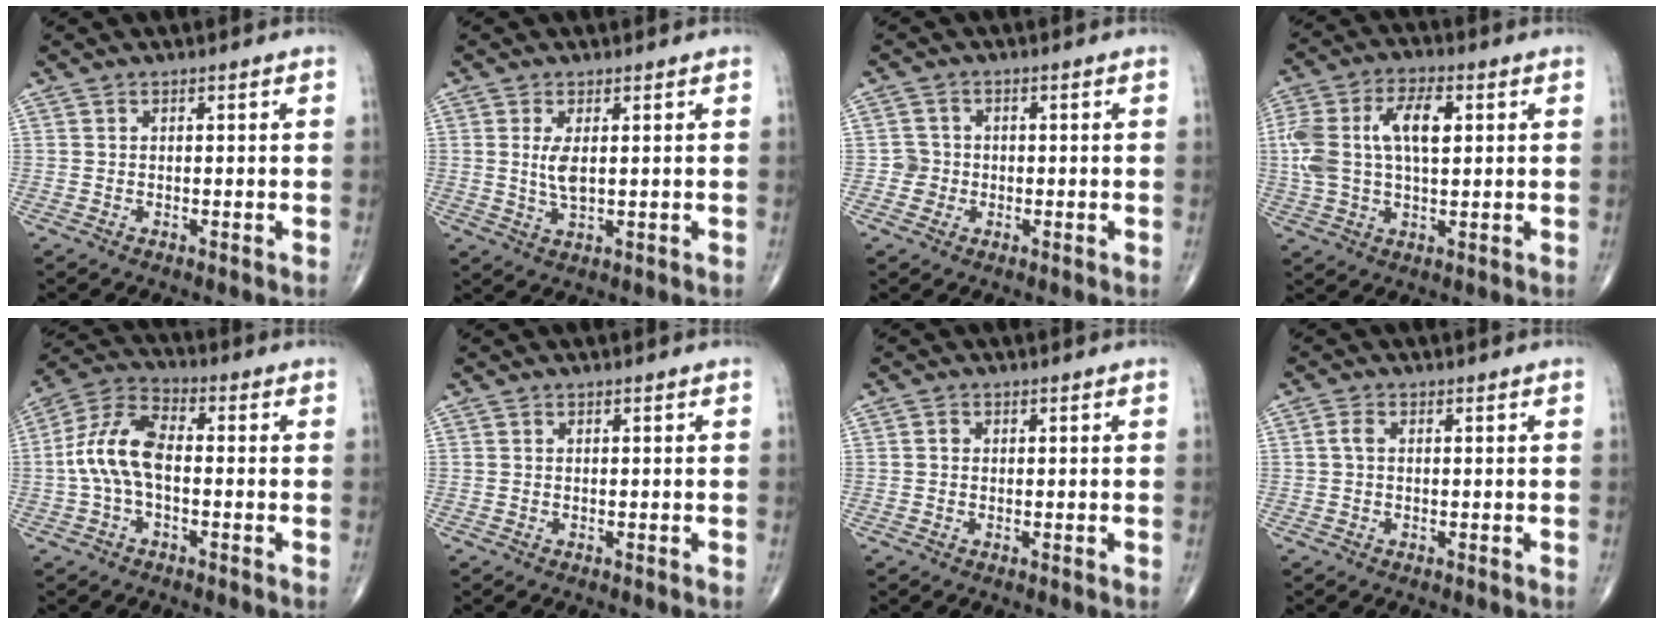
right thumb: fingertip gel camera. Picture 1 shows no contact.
{"total": 3.8, "force": [0.7, 1.4, 3.5], "torque": [-0.075, -0.012, 0.019]}
{"total": 2.7, "force": [-0.6, 2.6, 0.1], "torque": [0.018, 0.009, -0.014]}
{"total": 13.8, "force": [2.4, 7.2, 11.6], "torque": [-0.244, 0.020, 0.046]}
{"total": 10.8, "force": [-0.9, 5.7, 9.1], "torque": [-0.190, 0.035, -0.025]}
{"total": 0.0}
{"total": 0.9, "force": [0.1, 0.9, 0.4], "torque": [-0.003, 0.002, -0.001]}
{"total": 1.7, "force": [0.1, 1.1, 1.3], "torque": [-0.025, 0.005, 0.001]}